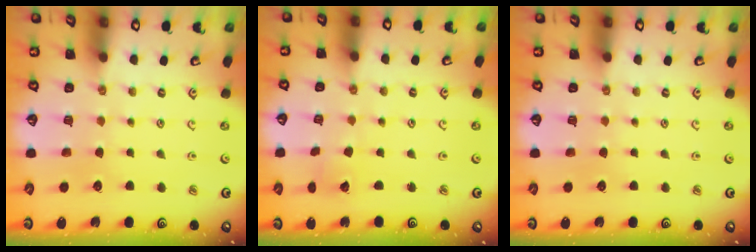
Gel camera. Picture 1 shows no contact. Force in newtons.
{"total": 1.4, "press": 1.4, "slide": 0.1}
{"total": 0.0}